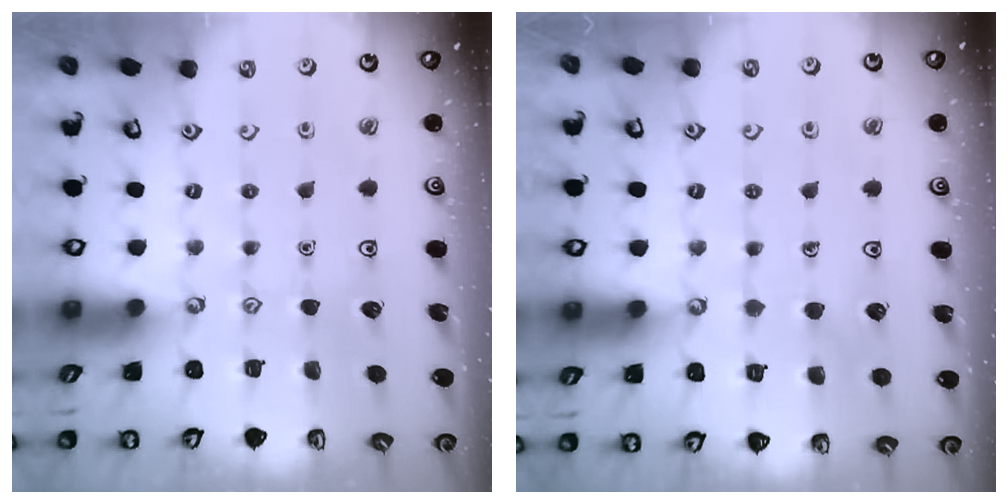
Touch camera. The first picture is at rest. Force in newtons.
{"total": 5.1, "press": 5.0, "slide": 0.4}